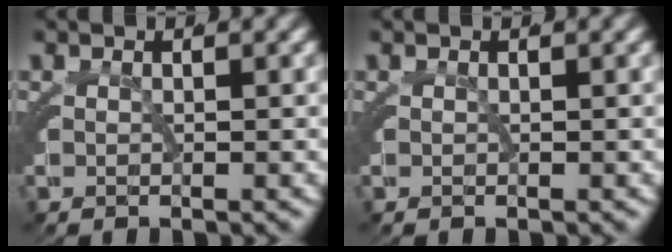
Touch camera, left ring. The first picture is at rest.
{"total": 0.0}